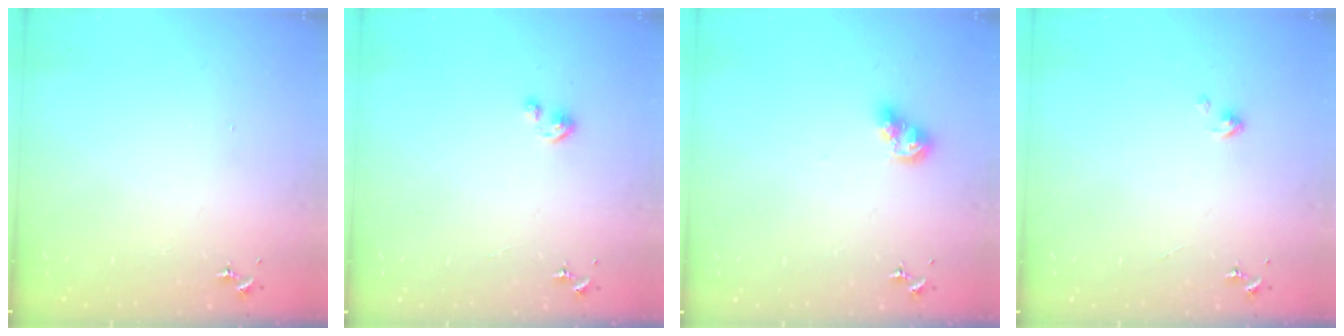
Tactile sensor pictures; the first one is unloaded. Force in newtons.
{"total": 1.8, "press": 1.8, "slide": 0.2}
{"total": 7.0, "press": 7.0, "slide": 0.3}
{"total": 3.0, "press": 3.0, "slide": 0.2}